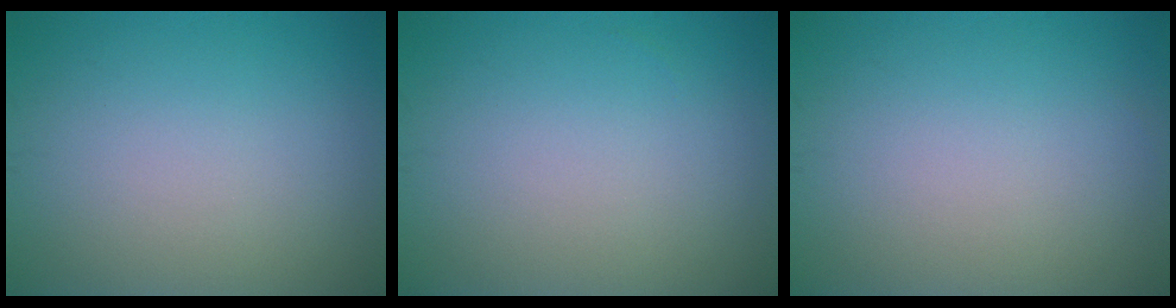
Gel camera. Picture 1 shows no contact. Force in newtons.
{"total": 0.0}
{"total": 0.0}